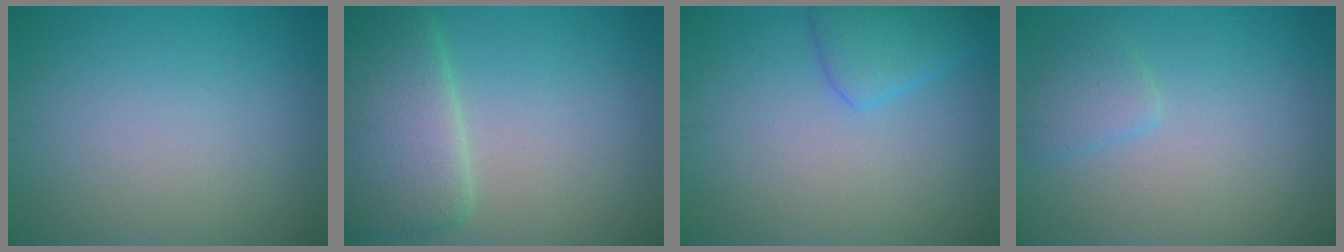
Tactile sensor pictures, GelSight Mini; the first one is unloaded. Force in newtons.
{"total": 6.9, "press": 6.9, "slide": 0.2}
{"total": 2.8, "press": 2.7, "slide": 0.2}
{"total": 1.8, "press": 1.8, "slide": 0.2}